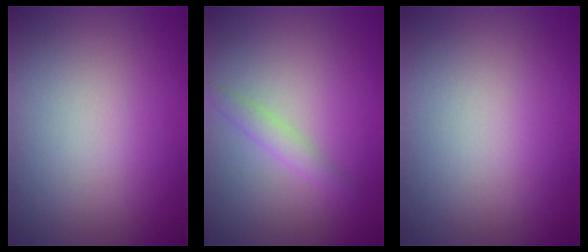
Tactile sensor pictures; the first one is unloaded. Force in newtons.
{"total": 1.5, "press": 1.5, "slide": 0.1}
{"total": 0.0}